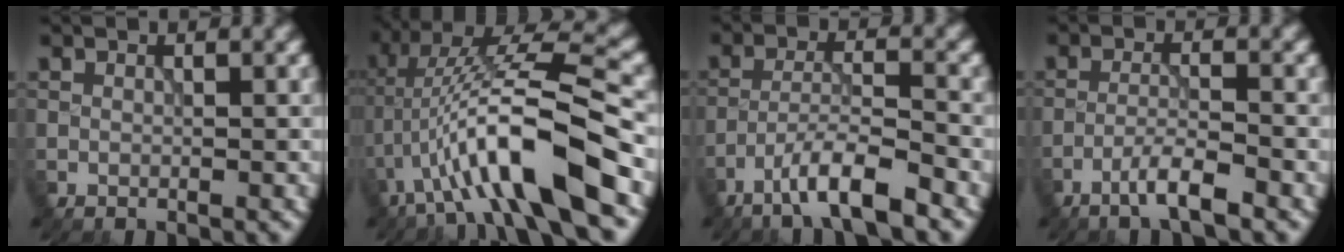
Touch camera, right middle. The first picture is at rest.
{"total": 10.7, "force": [-3.7, 2.0, 9.9], "torque": [-0.174, 0.026, -0.064]}
{"total": 6.1, "force": [-4.2, 1.0, 4.4], "torque": [-0.074, 0.005, -0.080]}
{"total": 3.4, "force": [-2.3, 0.2, 2.5], "torque": [-0.045, 0.006, -0.051]}